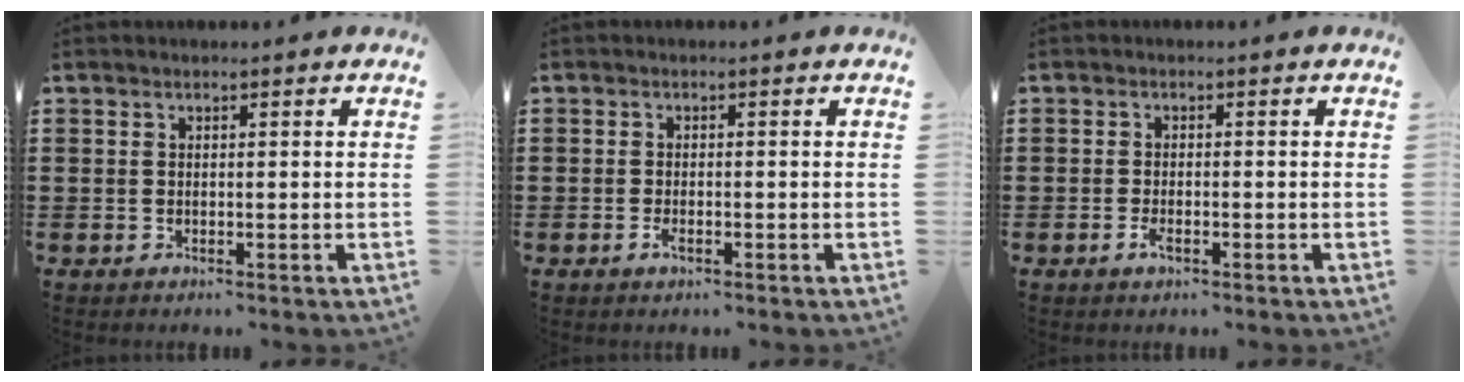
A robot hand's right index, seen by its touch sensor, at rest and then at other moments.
{"total": 1.5, "force": [-0.8, 0.5, 1.2], "torque": [-0.032, -0.008, -0.015]}
{"total": 1.8, "force": [-0.9, 0.6, 1.4], "torque": [-0.035, -0.006, -0.019]}